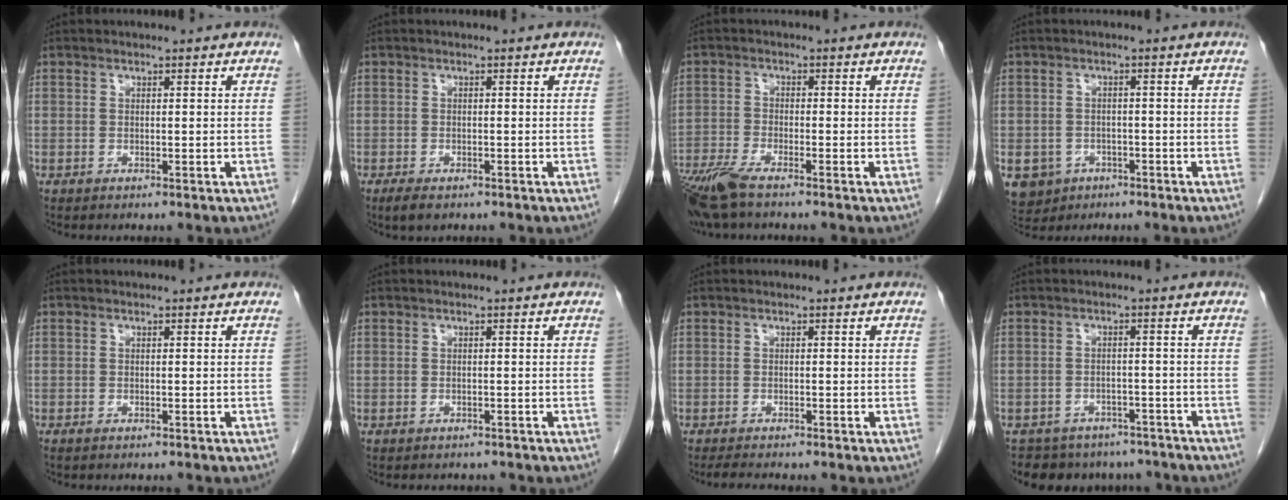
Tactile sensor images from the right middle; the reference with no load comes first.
{"total": 2.4, "force": [-1.6, 1.0, 1.5], "torque": [-0.032, -0.004, -0.020]}
{"total": 7.0, "force": [-5.3, 0.9, 4.4], "torque": [-0.090, -0.018, -0.103]}
{"total": 7.1, "force": [-3.6, 5.9, 1.8], "torque": [-0.043, 0.003, -0.050]}
{"total": 1.4, "force": [-1.2, 0.4, 0.7], "torque": [-0.011, -0.002, -0.014]}
{"total": 2.6, "force": [-2.3, 1.1, 0.4], "torque": [-0.011, -0.001, -0.028]}
{"total": 2.1, "force": [-1.9, 0.1, 0.9], "torque": [-0.021, -0.008, -0.030]}
{"total": 9.4, "force": [-7.9, 4.9, 1.0], "torque": [-0.010, 0.016, -0.091]}